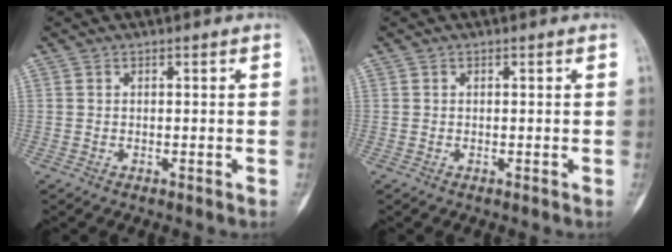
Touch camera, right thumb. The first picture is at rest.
{"total": 0.0}